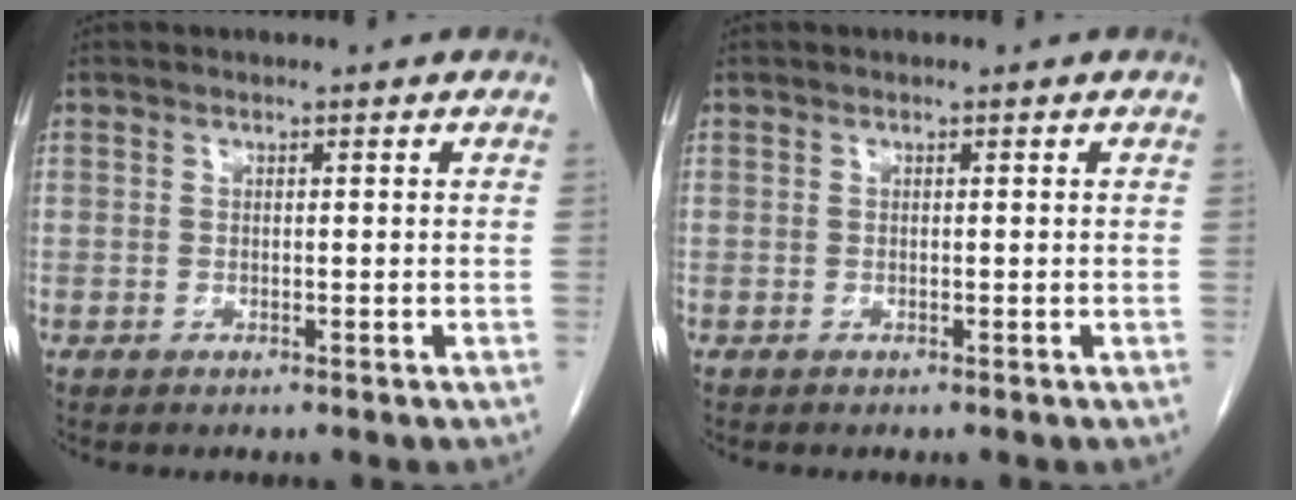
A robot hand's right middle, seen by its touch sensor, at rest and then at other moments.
{"total": 0.0}